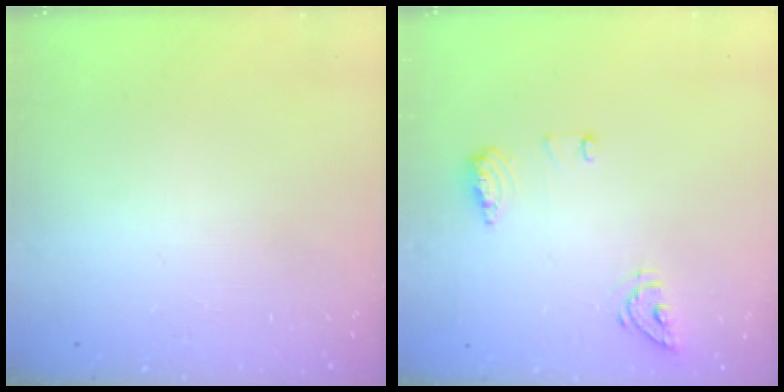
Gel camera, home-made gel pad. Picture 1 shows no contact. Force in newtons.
{"total": 9.2, "press": 9.0, "slide": 2.1}